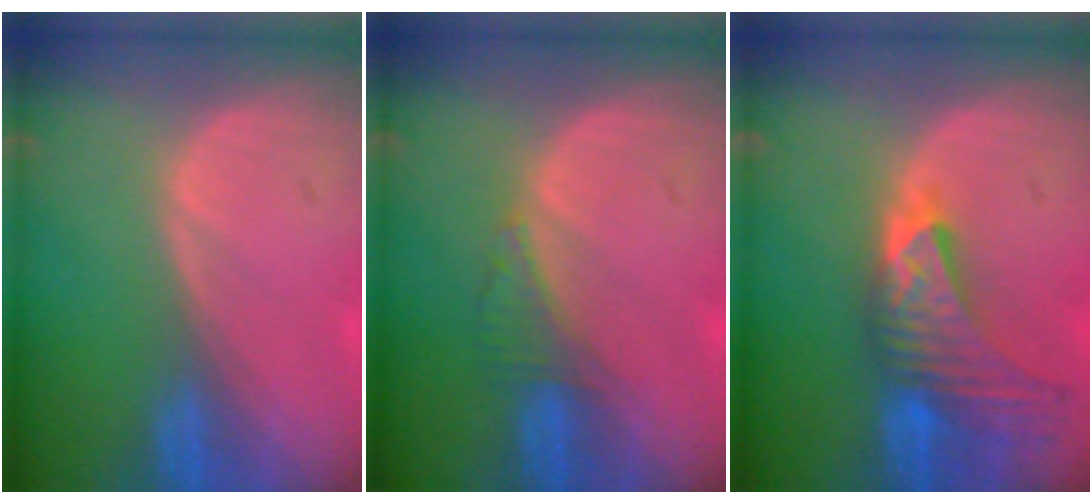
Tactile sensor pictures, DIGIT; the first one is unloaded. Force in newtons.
{"total": 2.5, "press": 2.5, "slide": 0.2}
{"total": 9.2, "press": 8.3, "slide": 3.9}